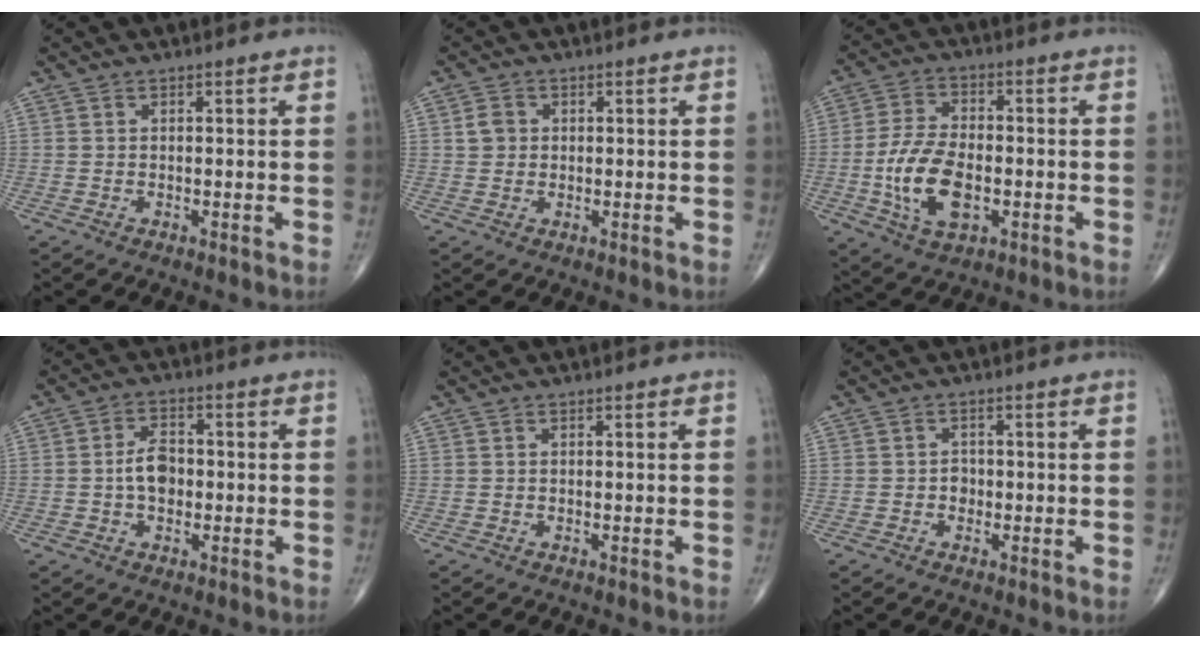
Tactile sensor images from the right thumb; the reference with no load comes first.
{"total": 2.7, "force": [0.5, 2.3, 1.2], "torque": [-0.012, 0.003, 0.008]}
{"total": 12.7, "force": [-2.7, 6.9, 10.3], "torque": [-0.196, 0.008, -0.047]}
{"total": 5.4, "force": [-0.5, 3.6, 4.1], "torque": [-0.062, 0.014, -0.015]}
{"total": 0.0}
{"total": 1.8, "force": [-0.4, 1.5, 0.9], "torque": [-0.003, 0.006, -0.009]}